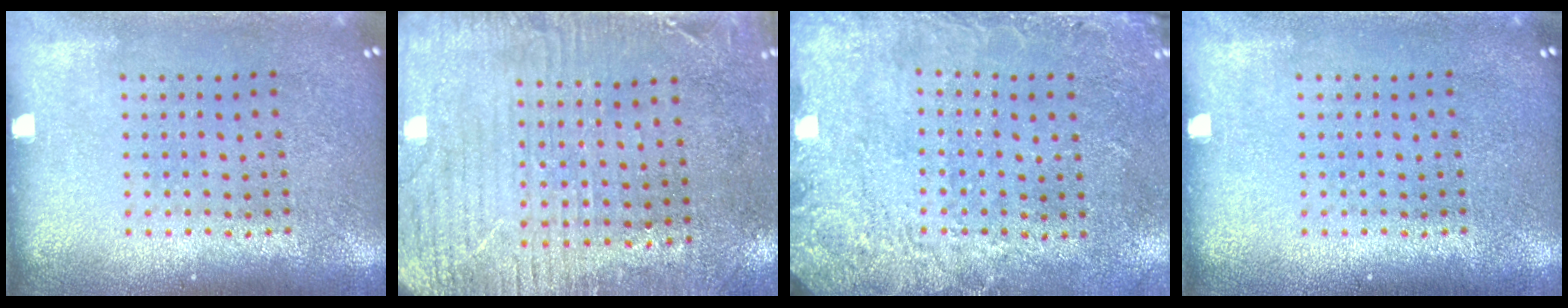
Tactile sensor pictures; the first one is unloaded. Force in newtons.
{"total": 3.1, "press": 2.6, "slide": 1.6}
{"total": 2.8, "press": 1.9, "slide": 2.1}
{"total": 0.0}